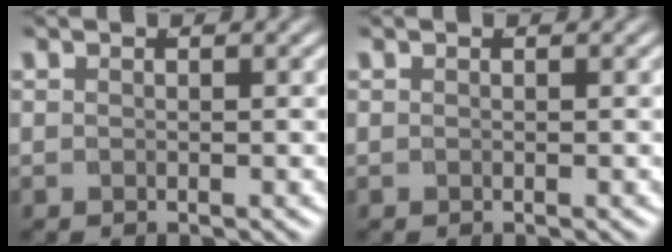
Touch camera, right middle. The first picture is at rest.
{"total": 0.0}